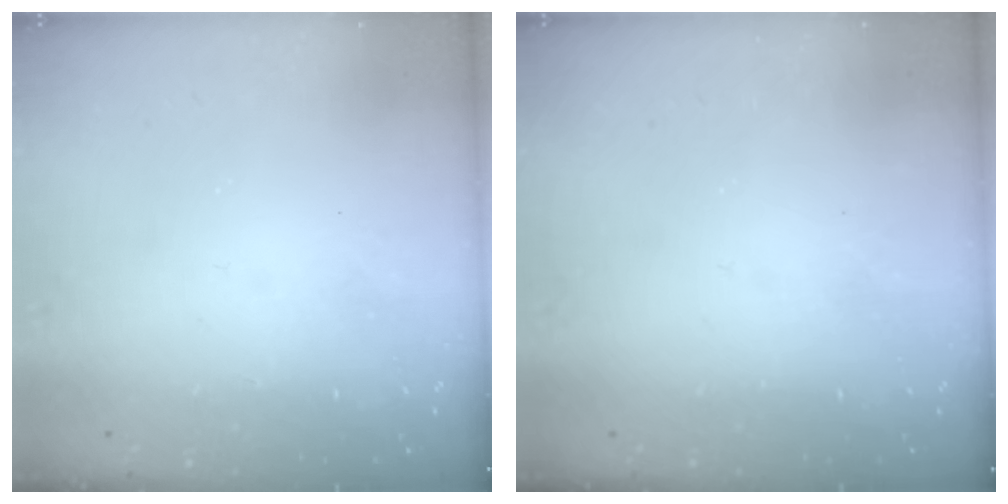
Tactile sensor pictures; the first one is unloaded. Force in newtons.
{"total": 0.0}